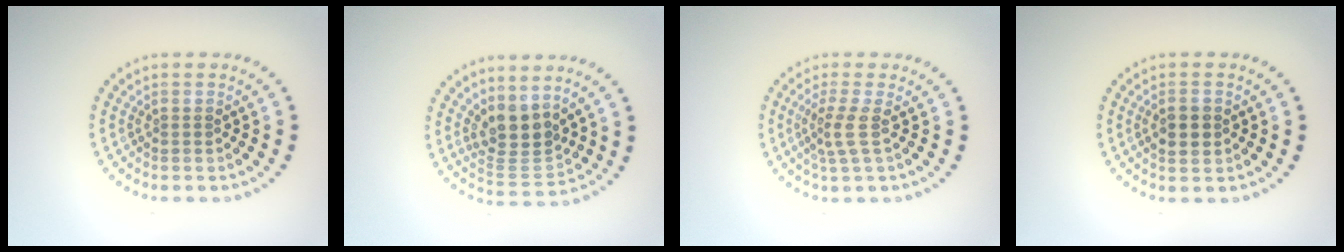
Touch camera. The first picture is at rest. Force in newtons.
{"total": 3.9, "press": 3.2, "slide": 2.1}
{"total": 2.3, "press": 1.7, "slide": 1.5}
{"total": 2.5, "press": 2.4, "slide": 0.3}